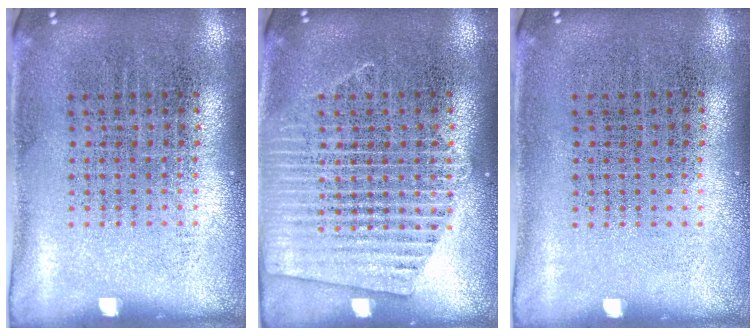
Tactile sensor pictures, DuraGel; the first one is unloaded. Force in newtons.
{"total": 2.6, "press": 2.6, "slide": 0.3}
{"total": 0.0}